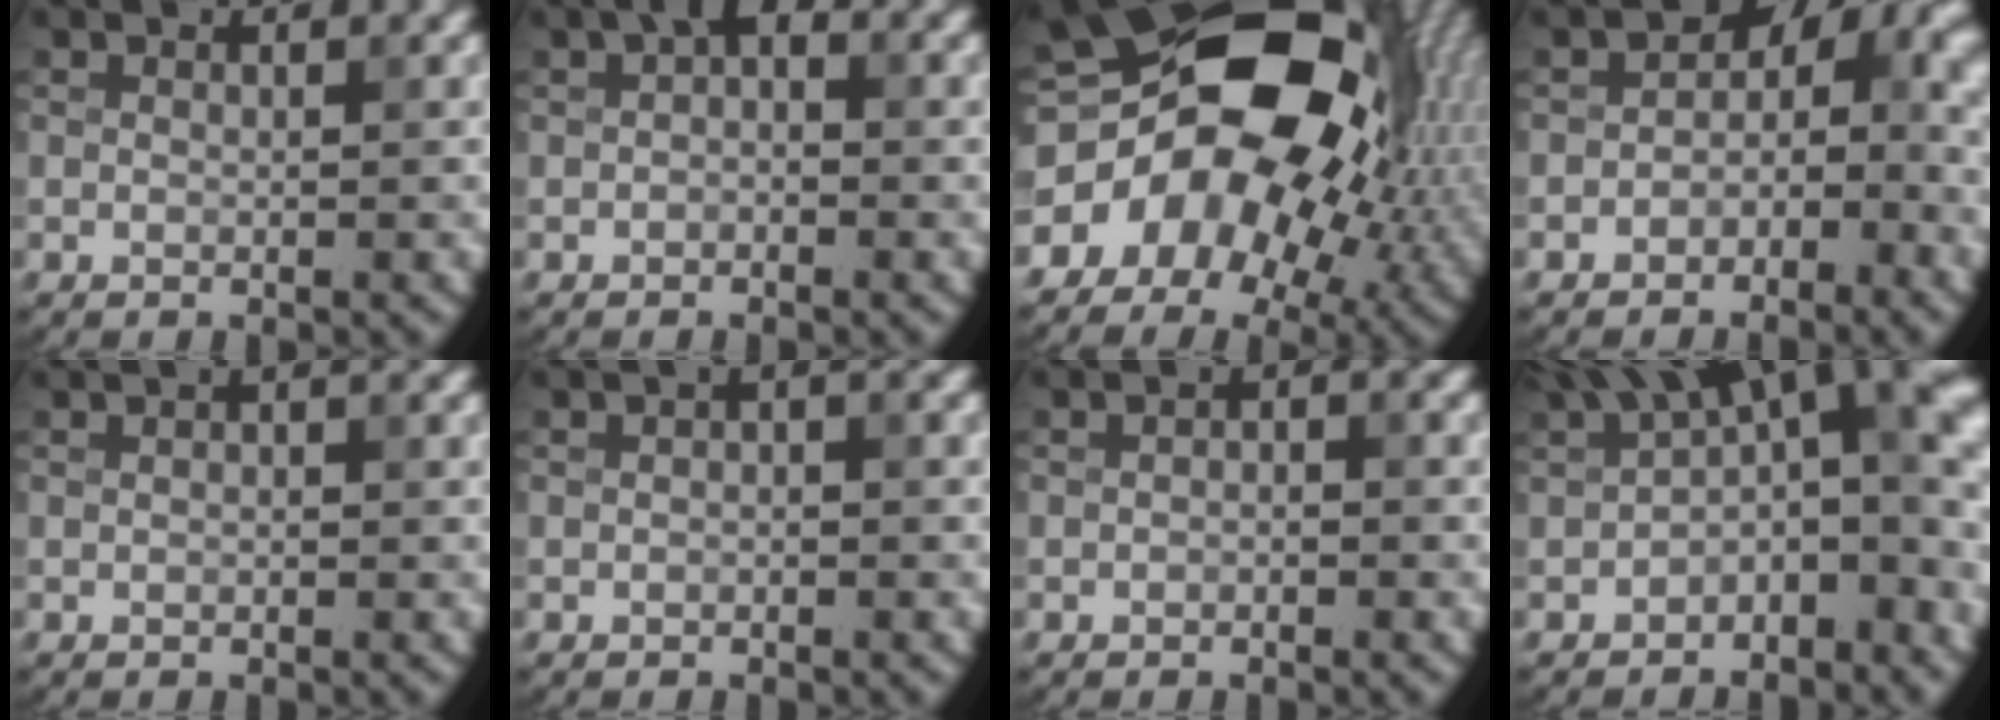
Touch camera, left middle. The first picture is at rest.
{"total": 1.7, "force": [0.2, 1.1, 1.2], "torque": [-0.017, 0.008, -0.002]}
{"total": 17.2, "force": [0.1, 12.1, 12.3], "torque": [-0.193, -0.006, 0.006]}
{"total": 4.4, "force": [-1.1, 3.2, 2.9], "torque": [-0.014, 0.010, -0.029]}
{"total": 1.5, "force": [0.8, 0.7, 1.1], "torque": [-0.006, -0.001, -0.001]}
{"total": 1.5, "force": [0.4, 0.7, 1.3], "torque": [-0.018, 0.005, 0.001]}
{"total": 0.9, "force": [-0.3, 0.6, 0.5], "torque": [-0.010, 0.001, -0.005]}
{"total": 11.7, "force": [2.1, 6.0, 9.8], "torque": [-0.116, 0.009, 0.024]}